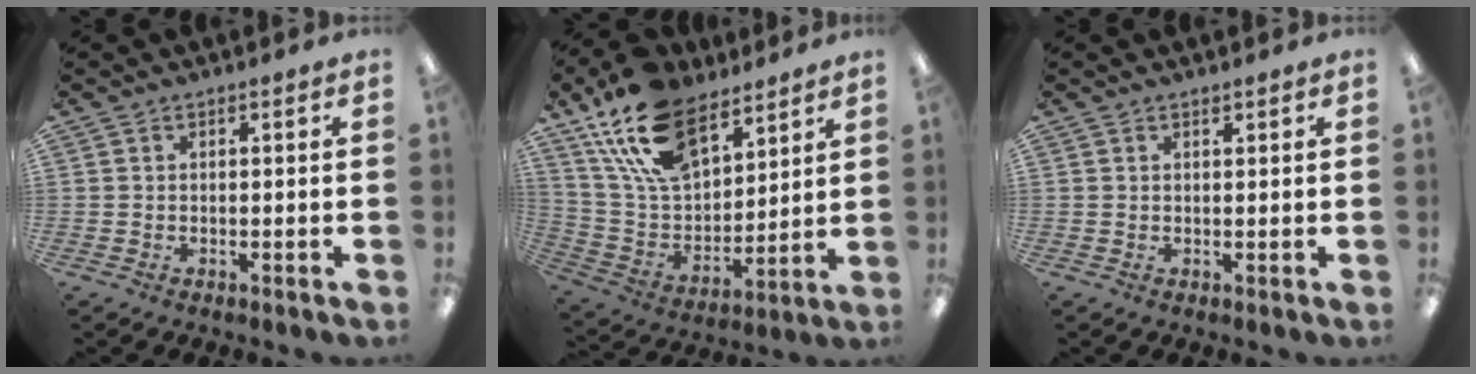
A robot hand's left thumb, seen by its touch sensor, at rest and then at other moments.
{"total": 20.4, "force": [13.4, 10.9, 10.8], "torque": [-0.222, -0.061, 0.248]}
{"total": 0.8, "force": [0.7, 0.3, 0.2], "torque": [0.004, -0.005, 0.012]}